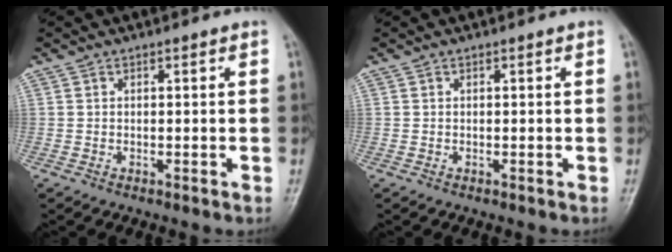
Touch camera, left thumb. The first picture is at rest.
{"total": 0.0}